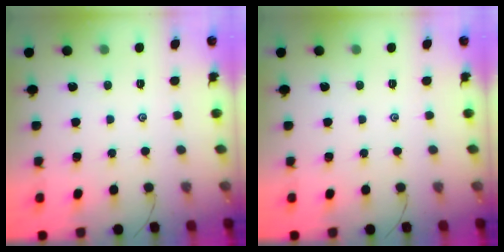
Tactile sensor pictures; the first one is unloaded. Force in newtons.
{"total": 0.0}